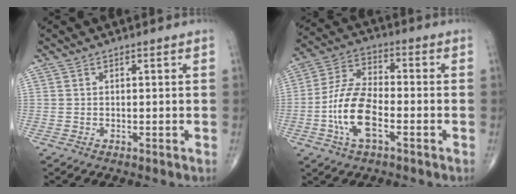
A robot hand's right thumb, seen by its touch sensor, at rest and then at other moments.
{"total": 12.3, "force": [-3.7, 5.7, 10.3], "torque": [-0.206, 0.024, -0.077]}